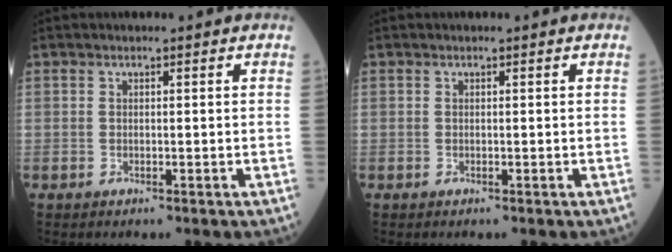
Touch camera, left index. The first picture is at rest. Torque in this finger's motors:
{"motor_torque": [-0.08, 0.08, -0.01, 0.00]}